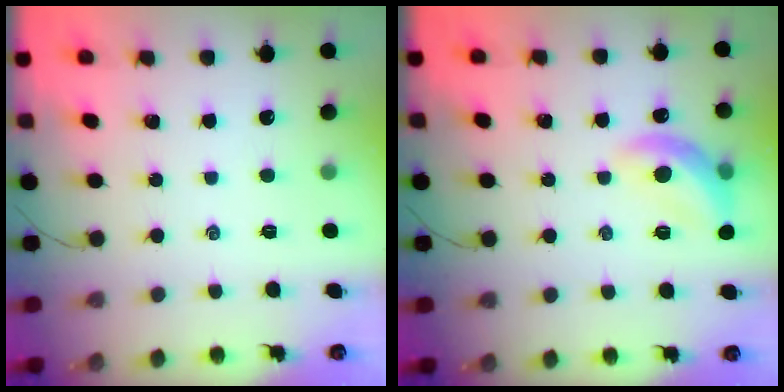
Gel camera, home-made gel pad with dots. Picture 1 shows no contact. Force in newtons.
{"total": 12.8, "press": 12.7, "slide": 1.4}